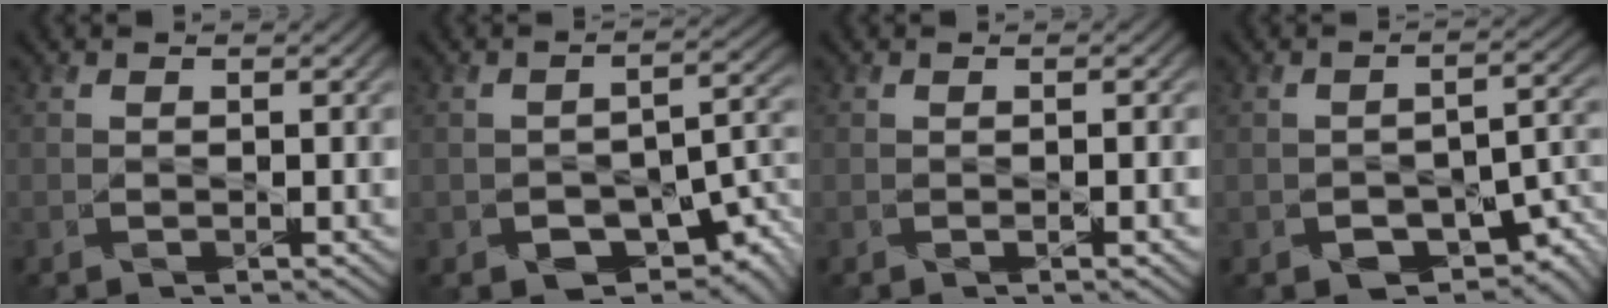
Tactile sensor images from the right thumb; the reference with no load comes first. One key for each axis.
{"total": 8.9, "fx": -4.6, "fy": 4.9, "fz": 5.9, "tx": -0.085, "ty": -0.030, "tz": -0.064}
{"total": 1.5, "fx": -0.3, "fy": 0.2, "fz": 1.5, "tx": -0.024, "ty": -0.002, "tz": -0.004}
{"total": 7.5, "fx": -4.0, "fy": 3.9, "fz": 5.0, "tx": -0.068, "ty": -0.022, "tz": -0.054}